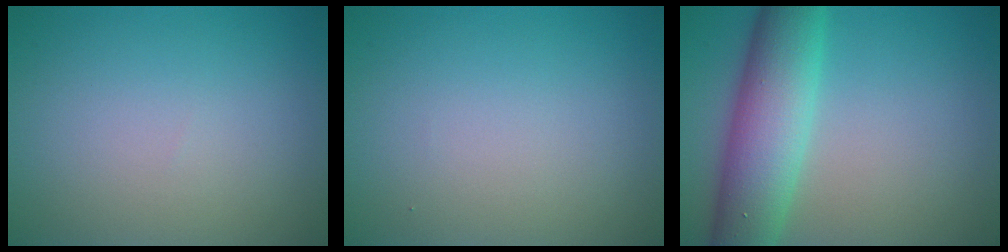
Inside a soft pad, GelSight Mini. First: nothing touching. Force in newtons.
{"total": 0.0}
{"total": 8.2, "press": 8.2, "slide": 0.3}